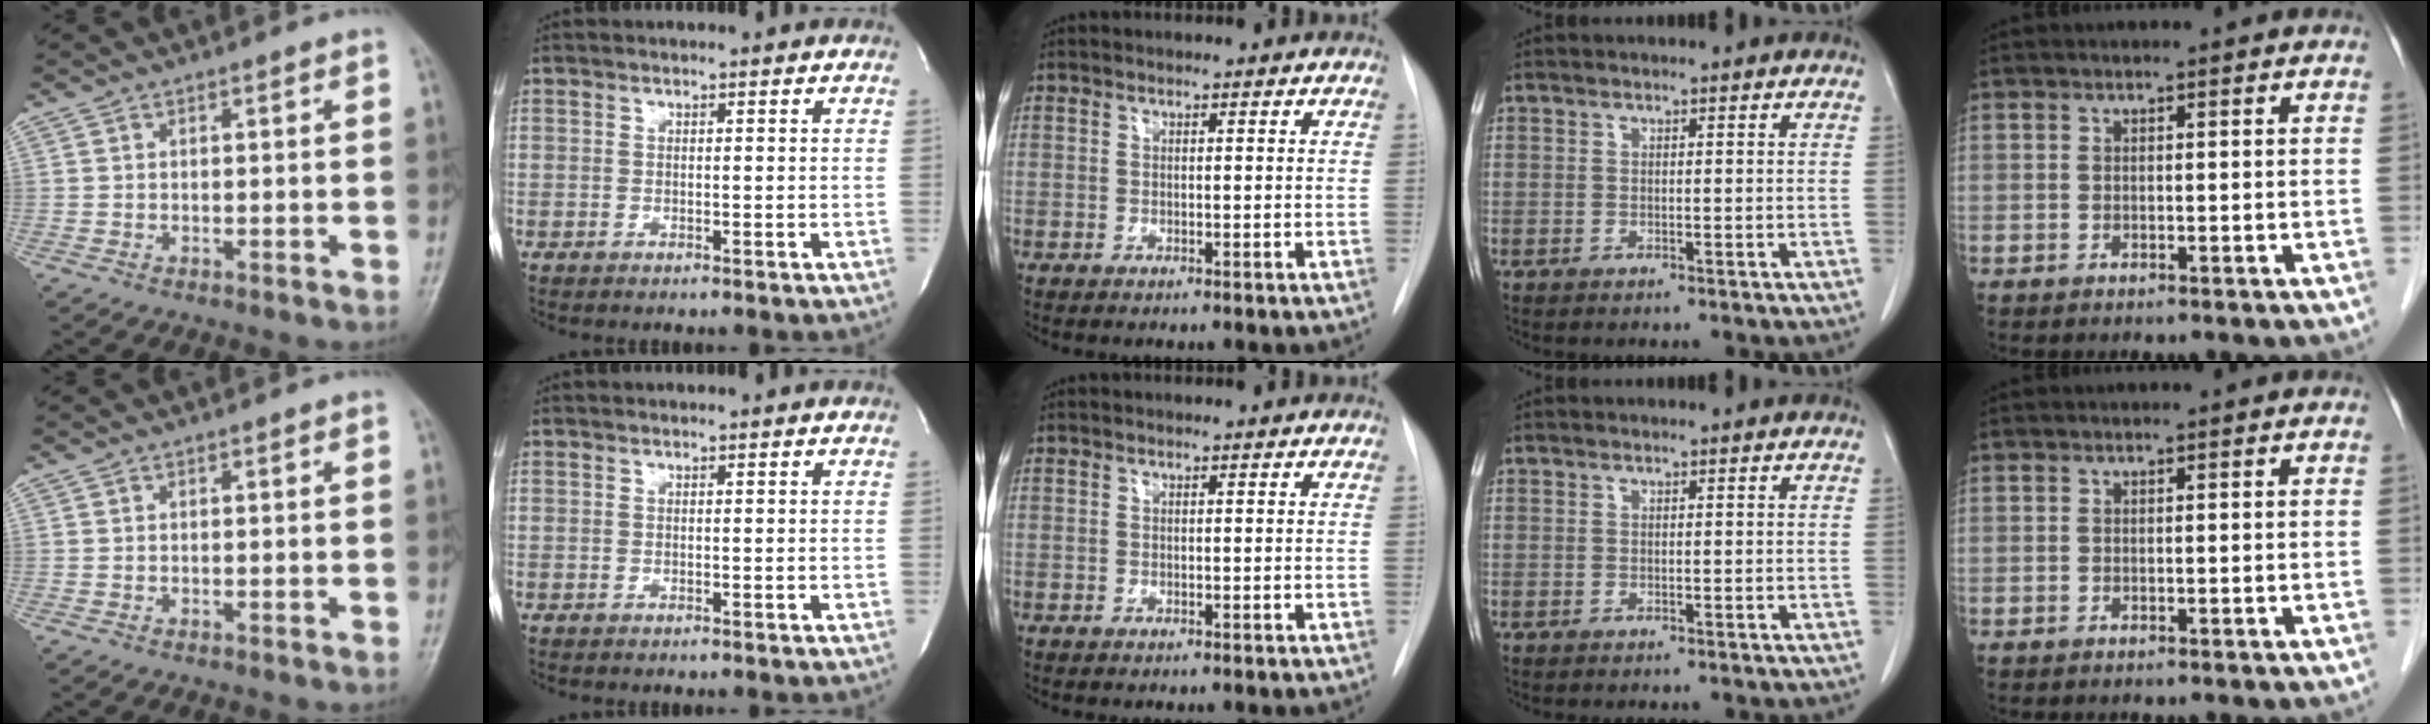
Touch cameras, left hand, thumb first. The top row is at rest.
{}